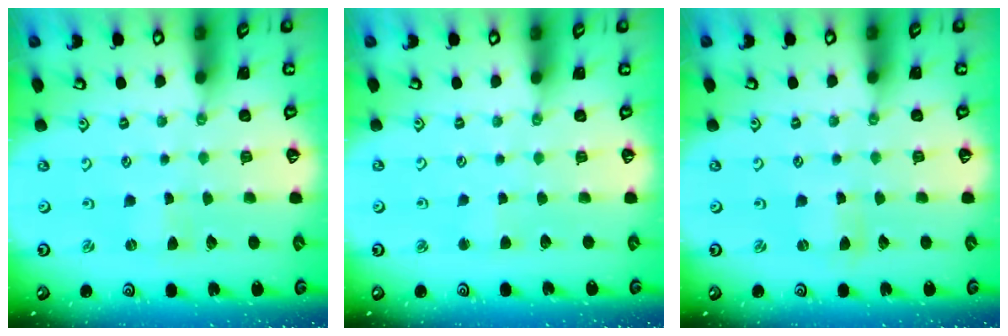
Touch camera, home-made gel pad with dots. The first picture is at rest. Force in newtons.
{"total": 1.9, "press": 1.9, "slide": 0.3}
{"total": 0.8, "press": 0.8, "slide": 0.1}